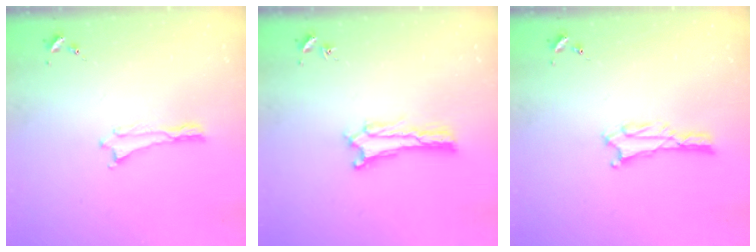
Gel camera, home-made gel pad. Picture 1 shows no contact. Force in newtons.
{"total": 0.6, "press": 0.5, "slide": 0.2}
{"total": 2.0, "press": 2.0, "slide": 0.3}